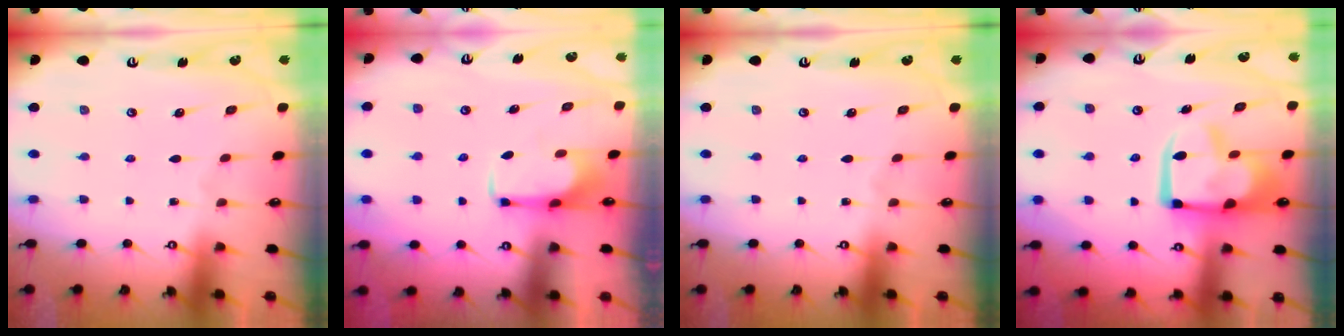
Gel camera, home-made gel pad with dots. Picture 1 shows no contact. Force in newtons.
{"total": 2.0, "press": 1.9, "slide": 0.4}
{"total": 0.0}
{"total": 15.0, "press": 14.9, "slide": 1.6}